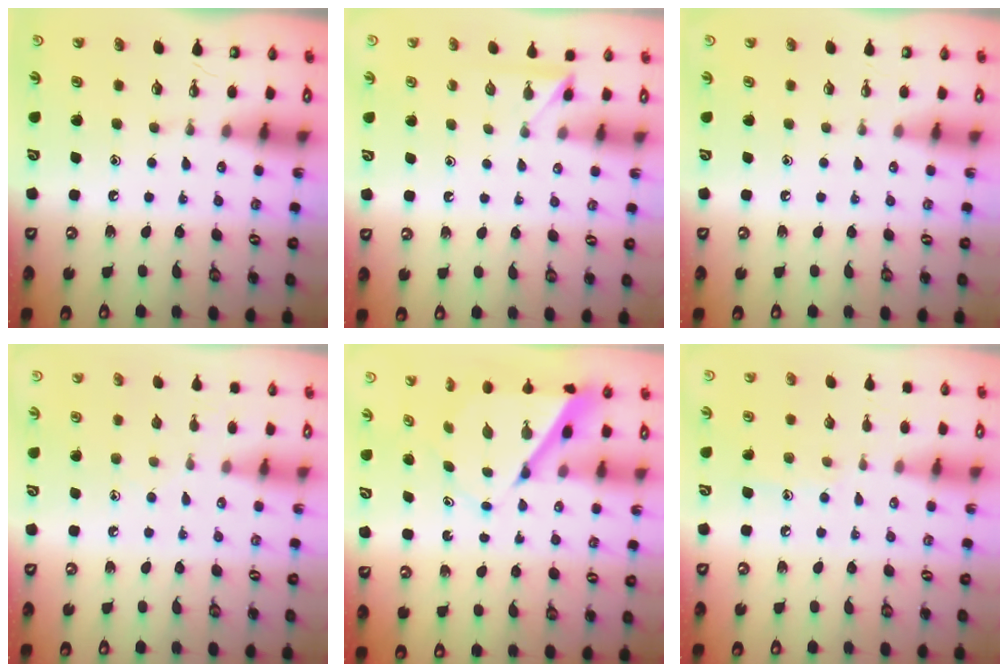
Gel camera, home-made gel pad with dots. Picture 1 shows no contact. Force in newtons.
{"total": 3.1, "press": 3.1, "slide": 0.3}
{"total": 0.0}
{"total": 3.8, "press": 3.8, "slide": 0.4}
{"total": 7.2, "press": 7.2, "slide": 0.7}
{"total": 6.7, "press": 6.7, "slide": 0.7}